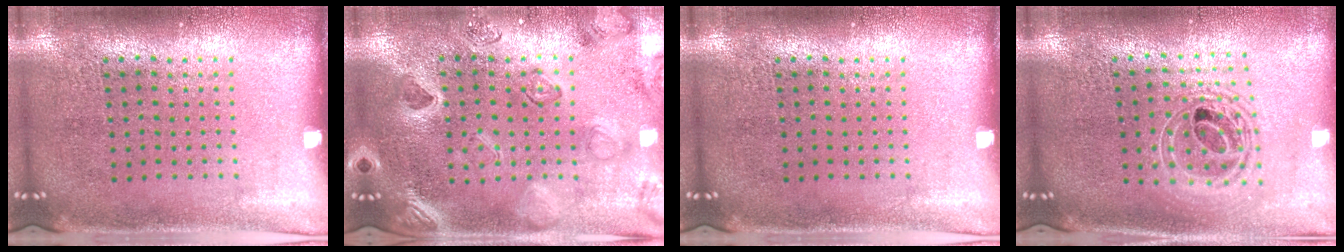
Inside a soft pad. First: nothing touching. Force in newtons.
{"total": 2.5, "press": 2.4, "slide": 0.7}
{"total": 0.0}
{"total": 1.8, "press": 1.4, "slide": 1.1}